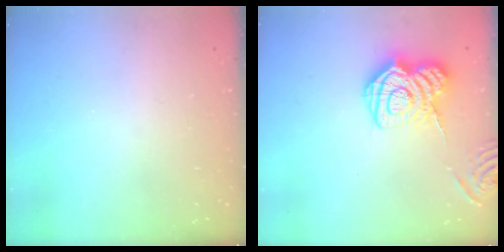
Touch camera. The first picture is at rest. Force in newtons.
{"total": 12.0, "press": 12.0, "slide": 0.9}